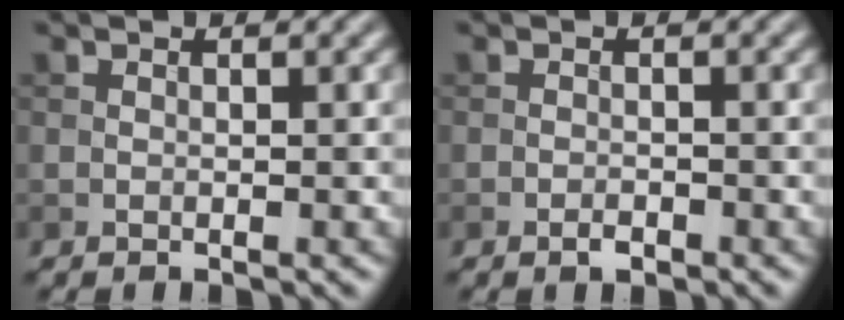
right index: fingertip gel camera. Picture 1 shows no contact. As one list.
[{"total": 0.9, "force": [-0.6, 0.4, 0.6], "torque": [-0.008, 0.000, -0.011]}]